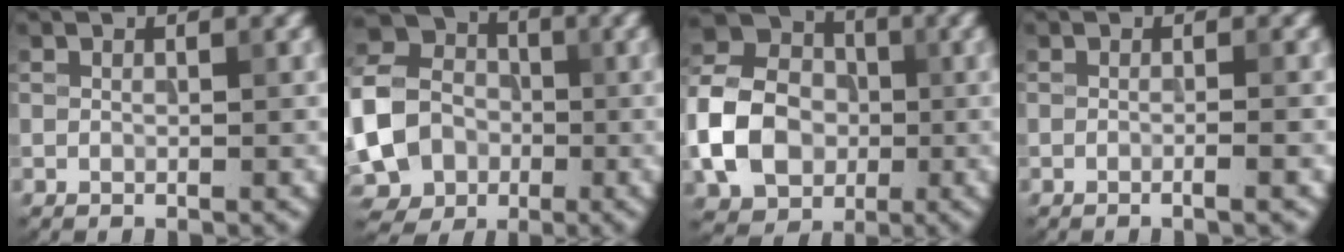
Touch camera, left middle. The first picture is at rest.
{"total": 11.4, "force": [-2.4, 9.5, 5.9], "torque": [-0.152, -0.019, -0.064]}
{"total": 8.3, "force": [-1.7, 6.6, 4.7], "torque": [-0.107, 0.007, -0.045]}
{"total": 1.5, "force": [-0.4, 0.4, 1.4], "torque": [-0.013, -0.008, -0.016]}